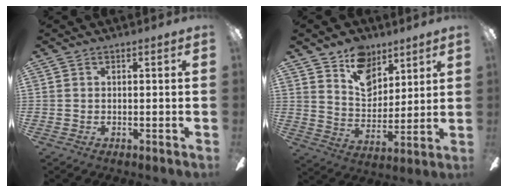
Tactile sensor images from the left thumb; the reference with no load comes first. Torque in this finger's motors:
{"motor_torque": [0.23, 0.37, -0.26, 0.03, 0.02]}